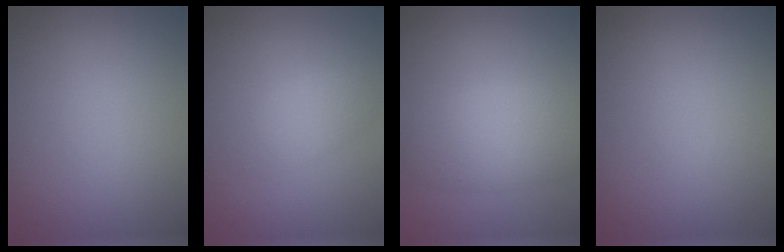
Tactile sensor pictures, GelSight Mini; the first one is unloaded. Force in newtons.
{"total": 2.0, "press": 2.0, "slide": 0.1}
{"total": 4.8, "press": 4.8, "slide": 0.1}
{"total": 0.0}